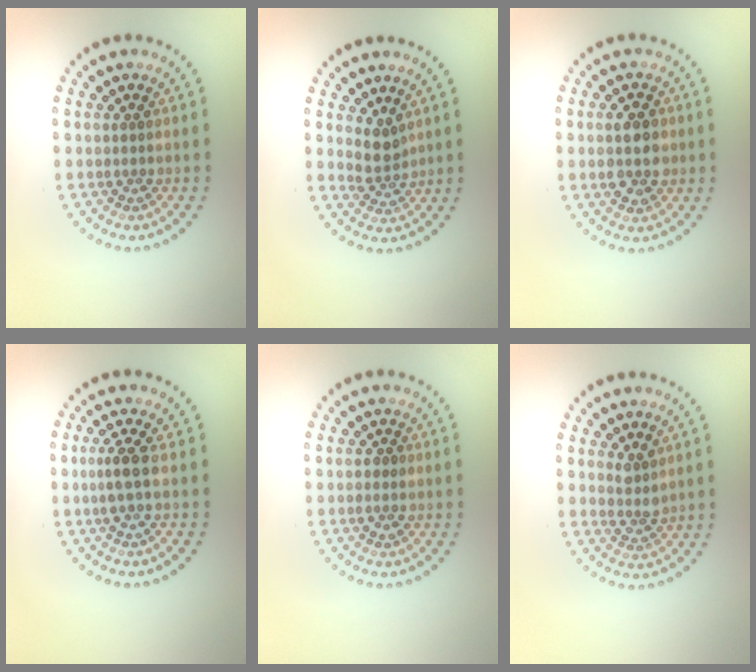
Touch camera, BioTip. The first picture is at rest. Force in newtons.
{"total": 2.2, "press": 1.8, "slide": 1.3}
{"total": 3.8, "press": 3.8, "slide": 0.1}
{"total": 2.0, "press": 1.7, "slide": 1.1}
{"total": 1.2, "press": 1.2, "slide": 0.2}
{"total": 1.8, "press": 1.3, "slide": 1.2}